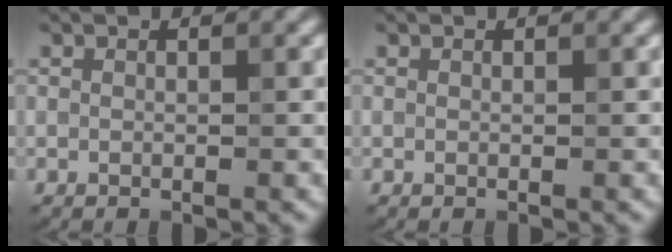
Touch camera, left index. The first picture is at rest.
{"total": 0.0}